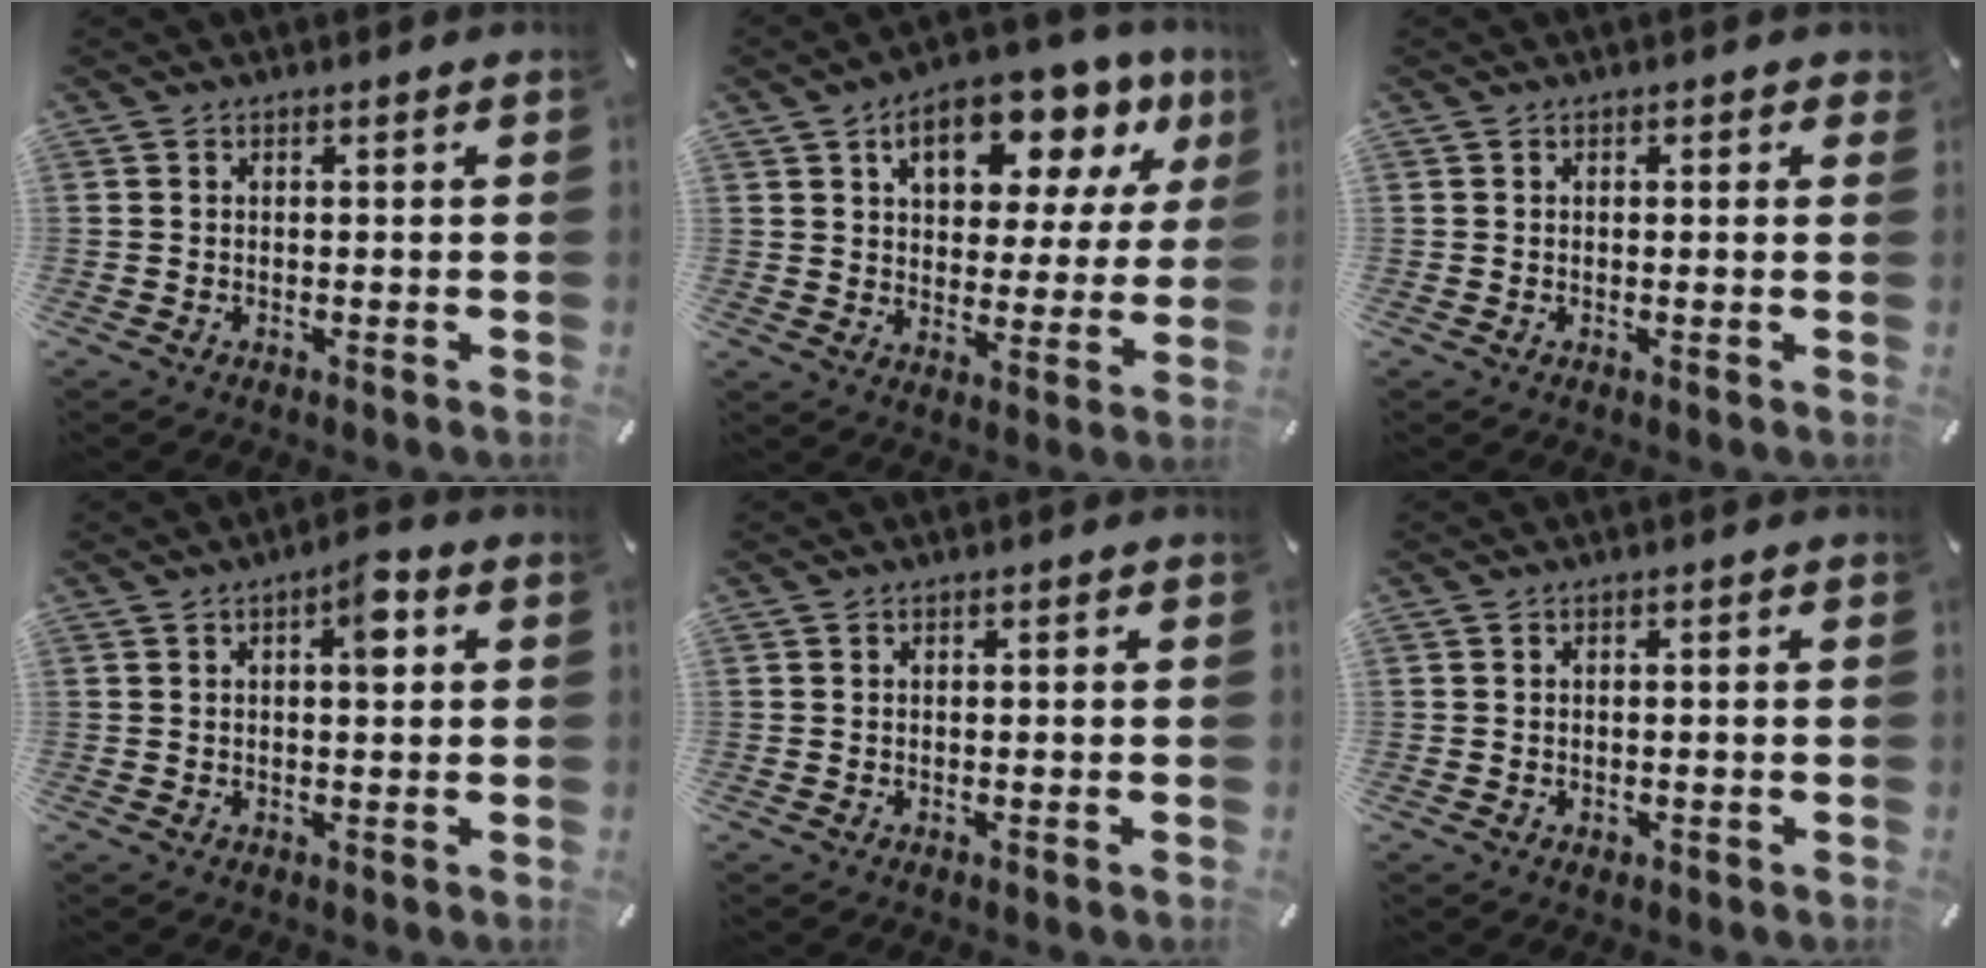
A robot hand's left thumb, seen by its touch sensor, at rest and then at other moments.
{"total": 15.7, "force": [8.9, 8.9, 9.5], "torque": [-0.138, -0.037, 0.149]}
{"total": 0.8, "force": [0.3, 0.7, 0.3], "torque": [0.003, 0.001, 0.003]}
{"total": 5.0, "force": [1.5, 1.9, 4.3], "torque": [-0.059, -0.003, 0.016]}
{"total": 0.0}
{"total": 0.5, "force": [-0.2, 0.4, 0.3], "torque": [-0.004, 0.001, -0.004]}